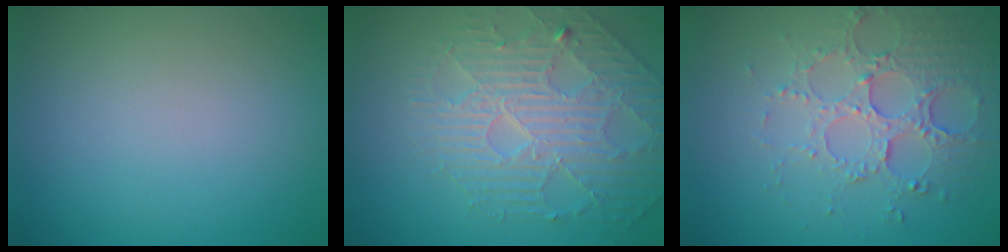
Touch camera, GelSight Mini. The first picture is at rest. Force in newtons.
{"total": 4.2, "press": 4.2, "slide": 0.3}
{"total": 5.3, "press": 3.9, "slide": 3.6}